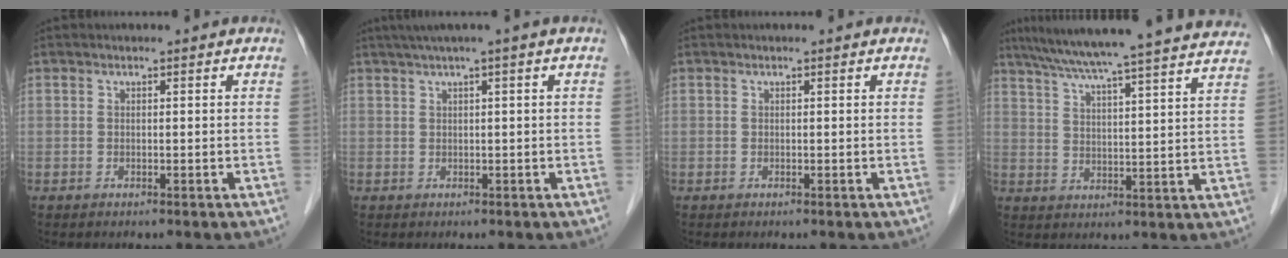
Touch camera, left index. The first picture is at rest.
{"total": 2.3, "force": [1.2, -0.4, 2.0], "torque": [-0.040, 0.014, 0.026]}
{"total": 0.0}
{"total": 26.6, "force": [24.0, 0.0, 11.4], "torque": [-0.186, -0.009, 0.309]}